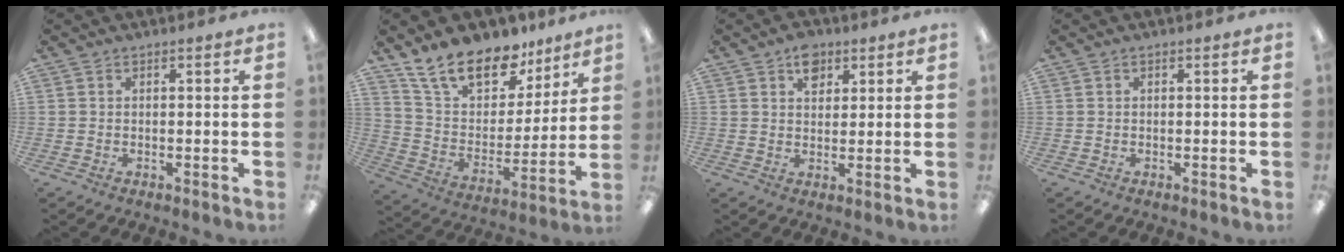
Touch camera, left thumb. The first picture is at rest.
{"total": 17.4, "force": [13.2, 8.6, 7.3], "torque": [-0.137, -0.083, 0.242]}
{"total": 5.6, "force": [3.4, 3.7, 2.5], "torque": [-0.019, -0.009, 0.055]}
{"total": 0.0}